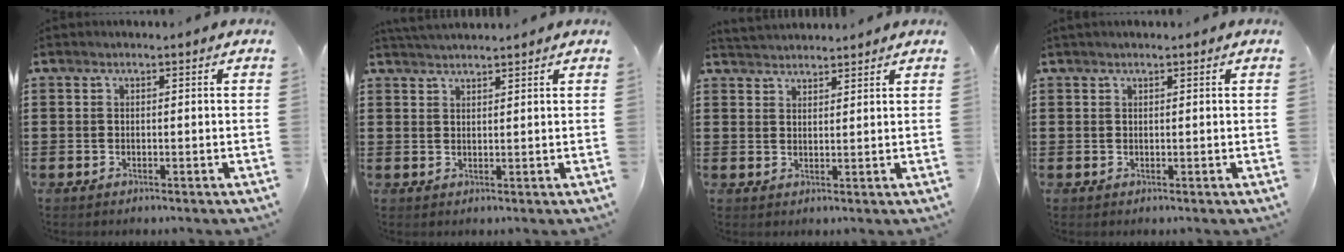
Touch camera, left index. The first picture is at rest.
{"total": 2.3, "force": [2.3, -0.1, 0.3], "torque": [-0.010, -0.002, 0.045]}
{"total": 2.6, "force": [2.5, 0.1, -0.3], "torque": [-0.002, -0.004, 0.050]}
{"total": 0.6, "force": [0.5, 0.1, 0.4], "torque": [-0.008, 0.001, 0.010]}